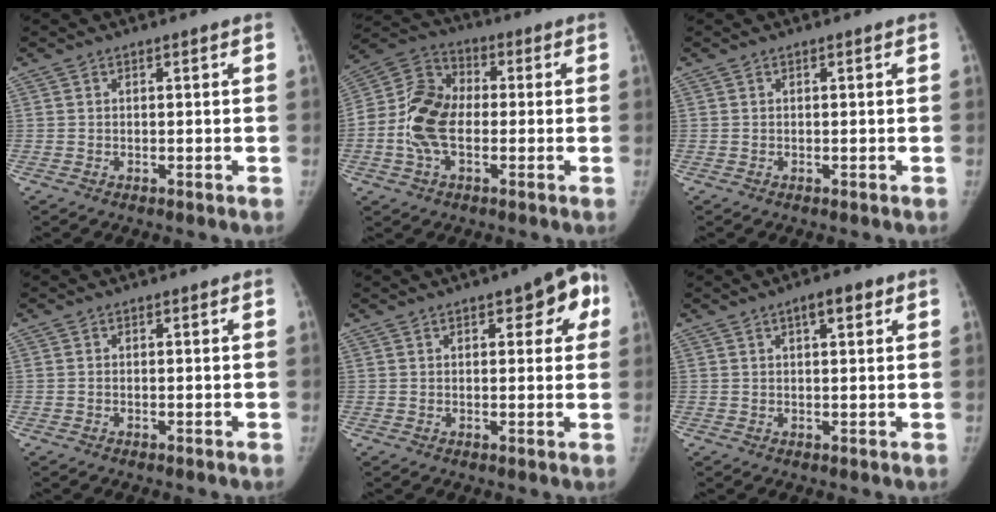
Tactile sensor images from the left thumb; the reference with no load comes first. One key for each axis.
{"total": 12.9, "fx": -1.5, "fy": 8.4, "fz": 9.8, "tx": -0.187, "ty": 0.031, "tz": -0.037}
{"total": 0.0}
{"total": 0.0}
{"total": 8.8, "fx": 3.5, "fy": 3.7, "fz": 7.2, "tx": -0.050, "ty": 0.001, "tz": 0.033}
{"total": 3.9, "fx": 2.0, "fy": 1.5, "fz": 3.0, "tx": -0.037, "ty": -0.003, "tz": 0.027}